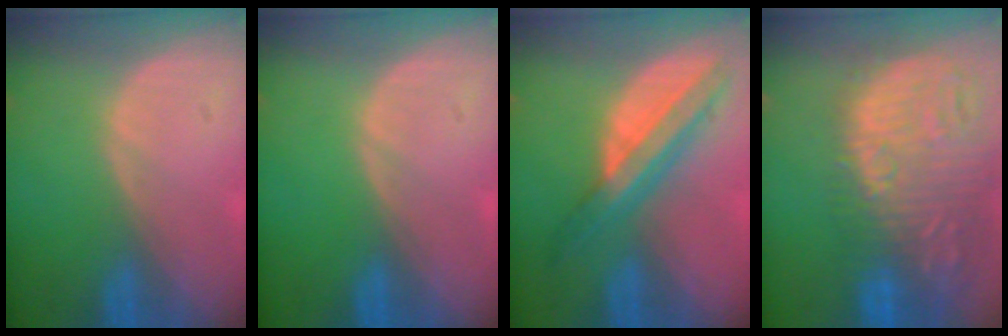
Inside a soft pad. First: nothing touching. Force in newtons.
{"total": 0.0}
{"total": 8.0, "press": 6.8, "slide": 4.3}
{"total": 16.0, "press": 13.3, "slide": 9.0}